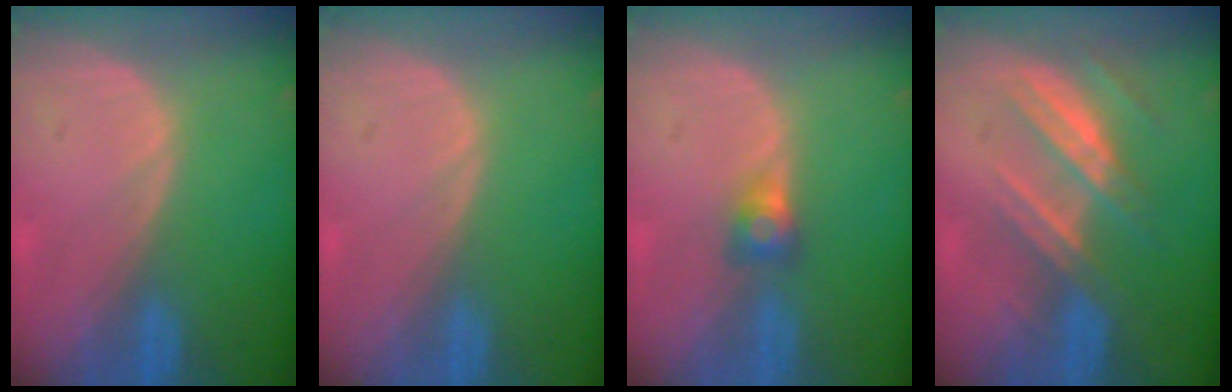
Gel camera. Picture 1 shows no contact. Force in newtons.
{"total": 0.0}
{"total": 2.6, "press": 2.4, "slide": 1.0}
{"total": 7.4, "press": 6.8, "slide": 2.8}